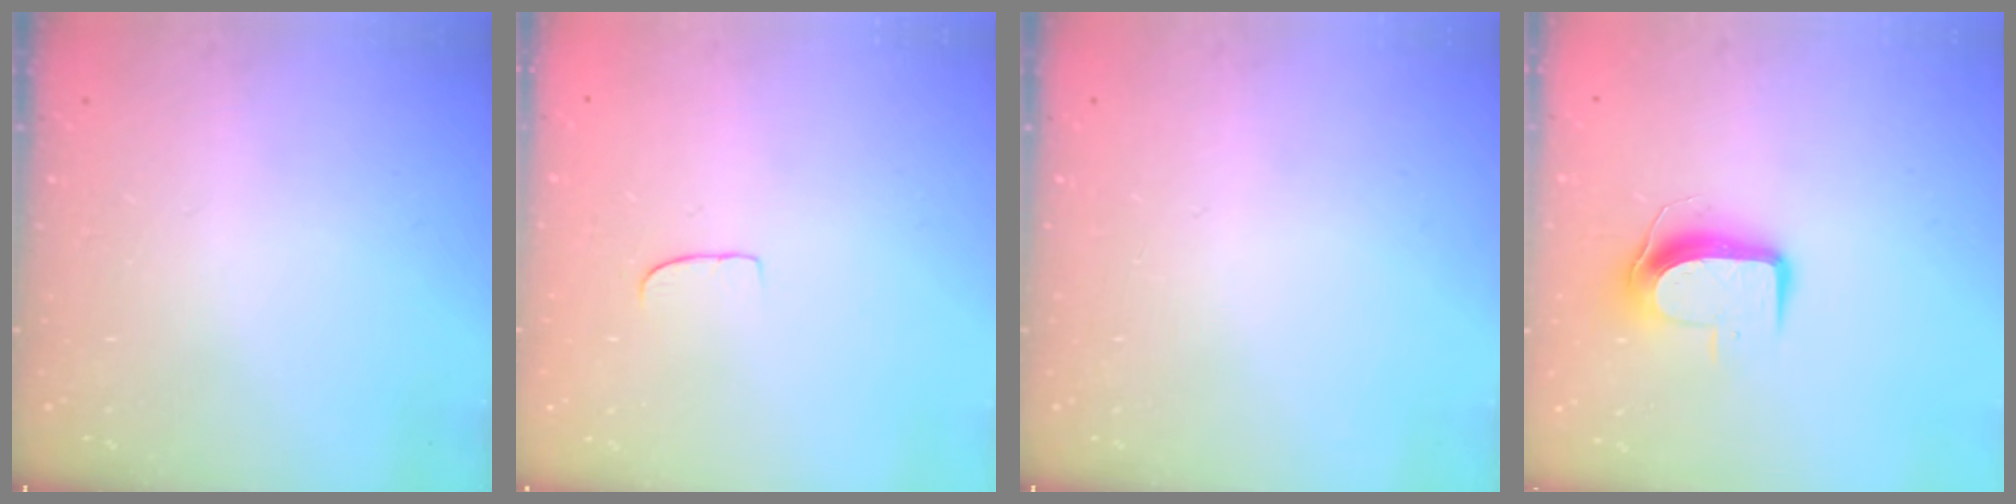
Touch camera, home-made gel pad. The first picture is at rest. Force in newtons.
{"total": 5.0, "press": 4.9, "slide": 0.5}
{"total": 0.0}
{"total": 8.8, "press": 8.8, "slide": 0.5}